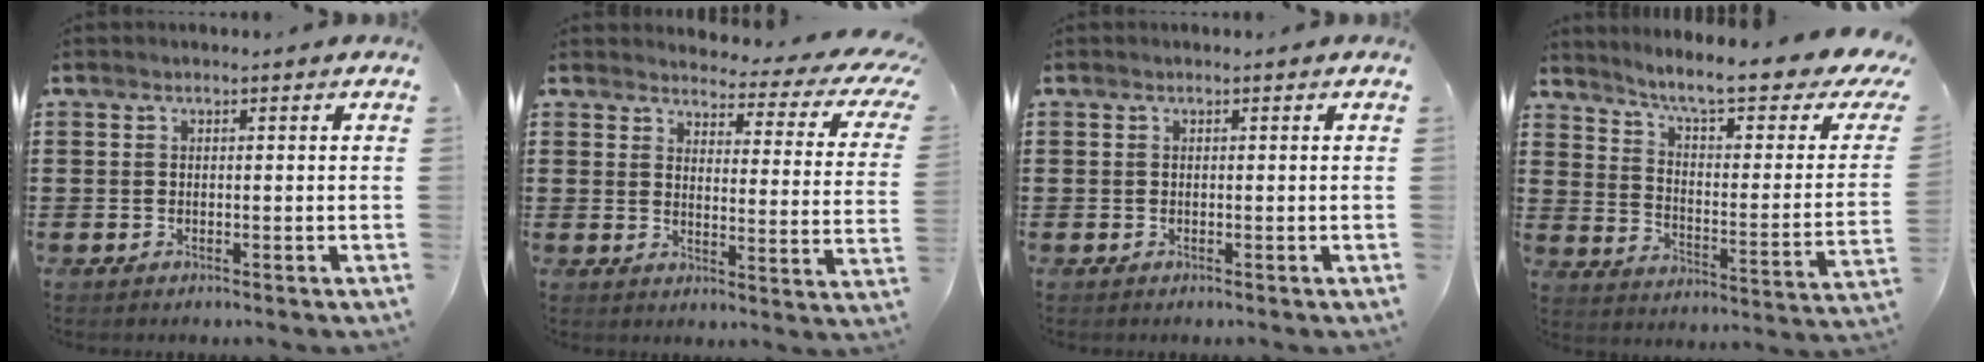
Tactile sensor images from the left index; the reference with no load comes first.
{"total": 3.8, "force": [3.3, 0.7, 1.7], "torque": [-0.039, -0.032, 0.049]}
{"total": 0.0}
{"total": 8.2, "force": [6.0, 0.6, 5.5], "torque": [-0.113, -0.049, 0.091]}